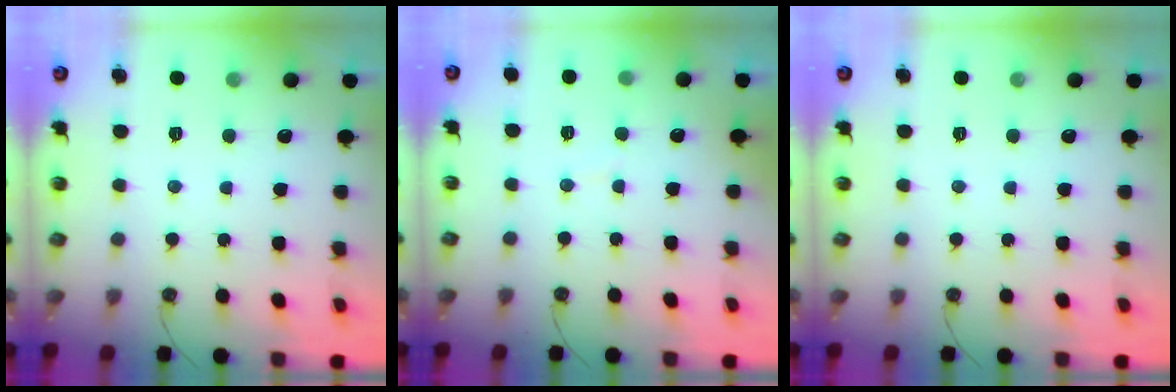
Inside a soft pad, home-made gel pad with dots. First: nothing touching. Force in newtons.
{"total": 2.9, "press": 2.9, "slide": 0.3}
{"total": 0.0}